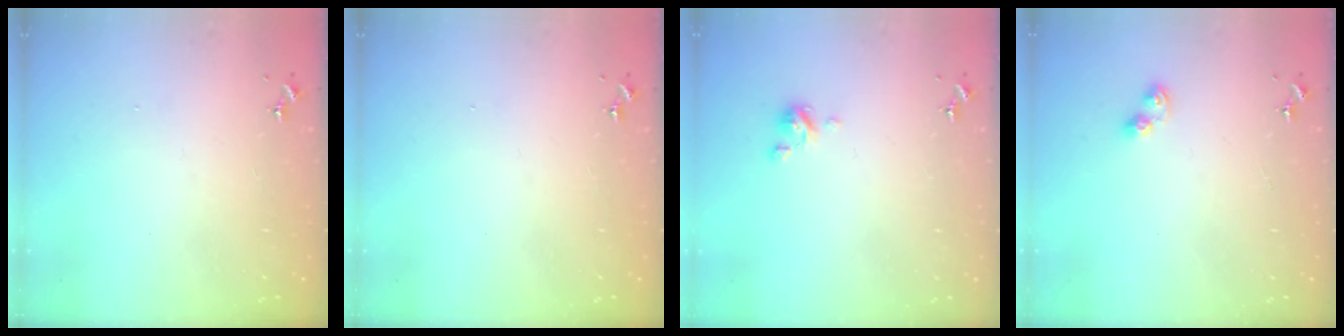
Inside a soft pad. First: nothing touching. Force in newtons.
{"total": 0.0}
{"total": 3.4, "press": 3.4, "slide": 0.3}
{"total": 4.6, "press": 4.6, "slide": 0.5}